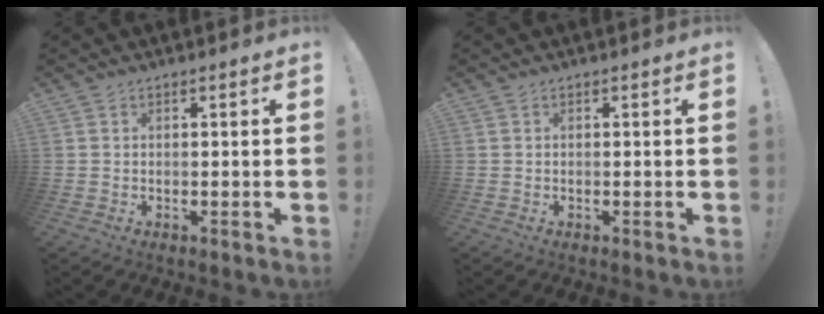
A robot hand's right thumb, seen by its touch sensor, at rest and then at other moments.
{"total": 0.0}